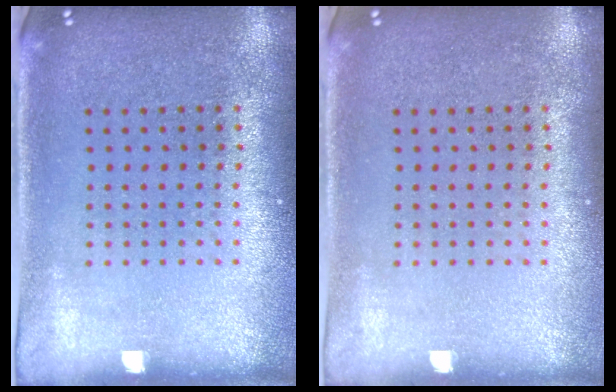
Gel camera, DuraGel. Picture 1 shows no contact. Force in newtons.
{"total": 0.0}